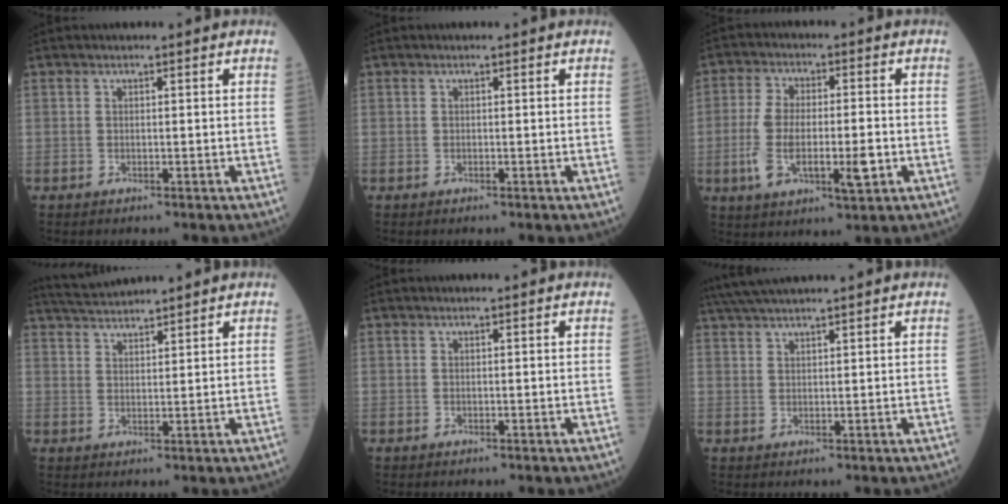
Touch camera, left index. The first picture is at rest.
{"total": 0.0}
{"total": 11.0, "force": [-2.7, 3.8, 9.9], "torque": [-0.195, -0.004, -0.044]}
{"total": 5.1, "force": [4.9, -0.6, 1.0], "torque": [-0.025, 0.024, 0.095]}
{"total": 0.0}
{"total": 7.2, "force": [6.4, -0.5, 3.4], "torque": [-0.061, 0.037, 0.111]}